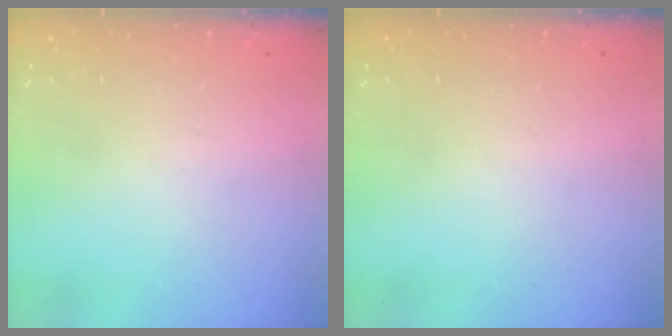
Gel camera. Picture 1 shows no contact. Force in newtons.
{"total": 0.0}